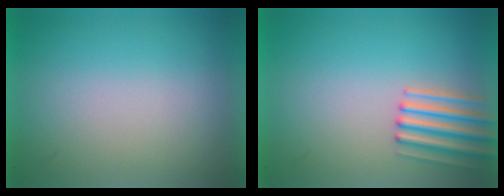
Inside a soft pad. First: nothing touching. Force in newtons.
{"total": 3.2}